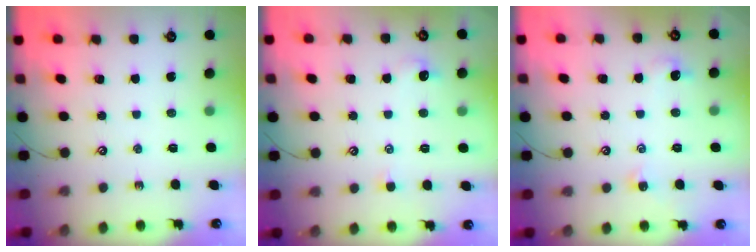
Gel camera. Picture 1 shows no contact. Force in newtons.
{"total": 0.6, "press": 0.1, "slide": 0.6}
{"total": 2.0, "press": 1.9, "slide": 0.5}